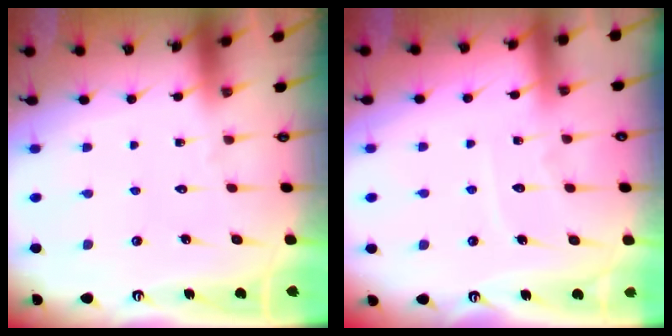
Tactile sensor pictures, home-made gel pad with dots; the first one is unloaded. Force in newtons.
{"total": 5.6, "press": 5.6, "slide": 0.5}